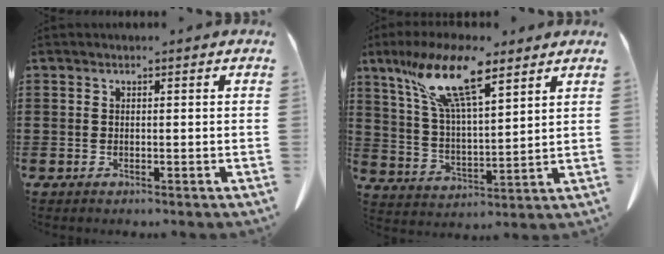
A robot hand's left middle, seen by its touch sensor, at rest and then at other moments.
{"total": 13.9, "force": [9.2, 3.7, 9.8], "torque": [-0.217, -0.019, 0.162]}